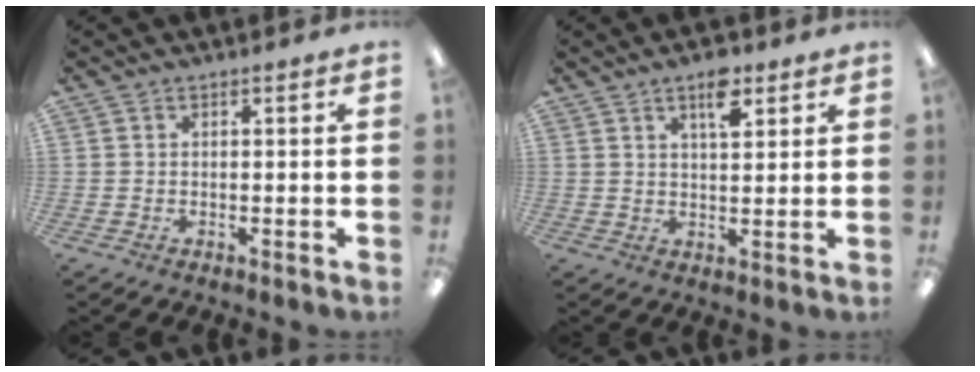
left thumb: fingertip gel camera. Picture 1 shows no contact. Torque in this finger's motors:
{"motor_torque": [-0.04, -0.04, -0.39, 0.28, 0.10]}